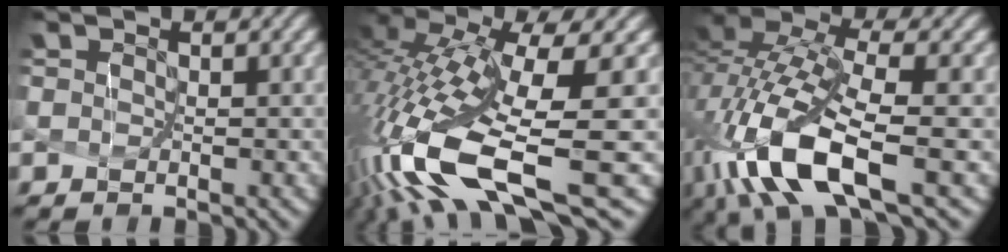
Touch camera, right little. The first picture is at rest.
{"total": 12.4, "force": [-3.6, 3.3, 11.4], "torque": [-0.252, -0.011, -0.043]}
{"total": 10.1, "force": [-4.6, 3.0, 8.4], "torque": [-0.181, -0.004, -0.081]}